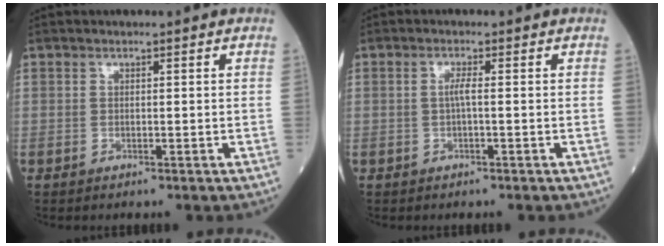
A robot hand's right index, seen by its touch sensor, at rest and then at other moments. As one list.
[{"total": 1.4, "force": [-0.1, 0.1, 1.4], "torque": [-0.029, 0.002, -0.003]}]